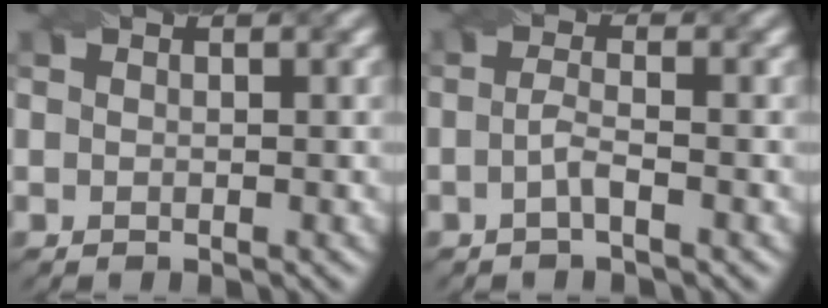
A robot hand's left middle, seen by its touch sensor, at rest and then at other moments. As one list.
[{"total": 1.7, "force": [-0.7, 0.3, 1.5], "torque": [-0.035, 0.000, -0.016]}]